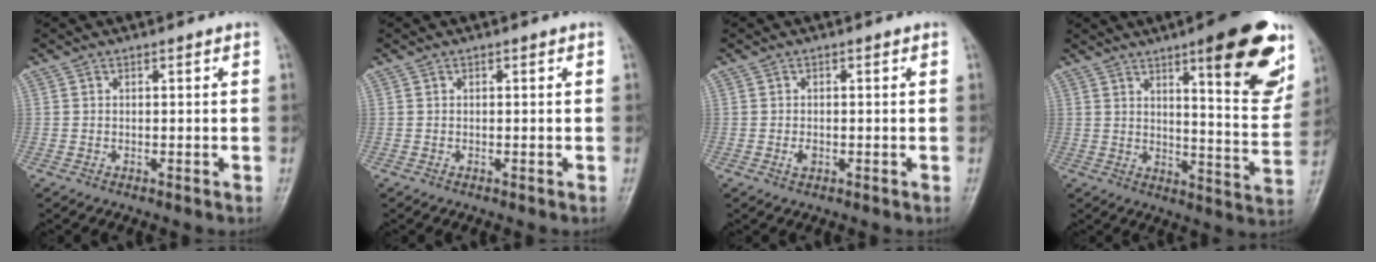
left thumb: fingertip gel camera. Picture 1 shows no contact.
{"total": 0.0}
{"total": 1.3, "force": [-0.6, 0.9, 0.8], "torque": [-0.014, 0.000, -0.010]}
{"total": 20.1, "force": [10.8, 4.9, 16.3], "torque": [-0.170, -0.054, 0.147]}